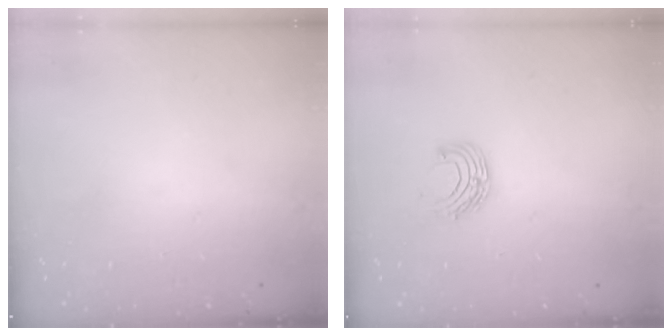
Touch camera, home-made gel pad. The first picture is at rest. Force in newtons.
{"total": 6.7, "press": 6.6, "slide": 0.8}